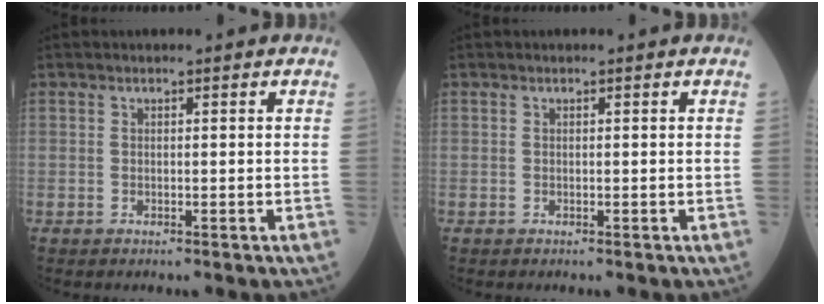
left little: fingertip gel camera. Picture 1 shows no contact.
{"total": 0.0}